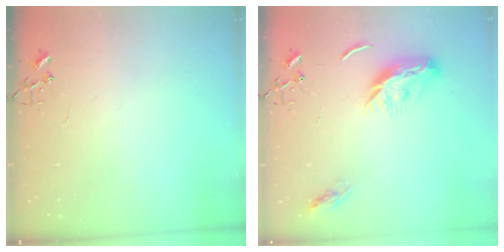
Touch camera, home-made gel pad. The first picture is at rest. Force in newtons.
{"total": 11.0, "press": 11.0, "slide": 0.1}